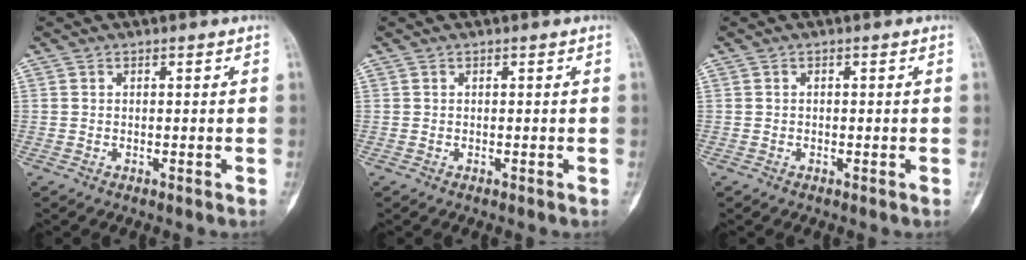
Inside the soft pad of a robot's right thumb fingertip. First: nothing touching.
{"total": 0.0}
{"total": 0.0}